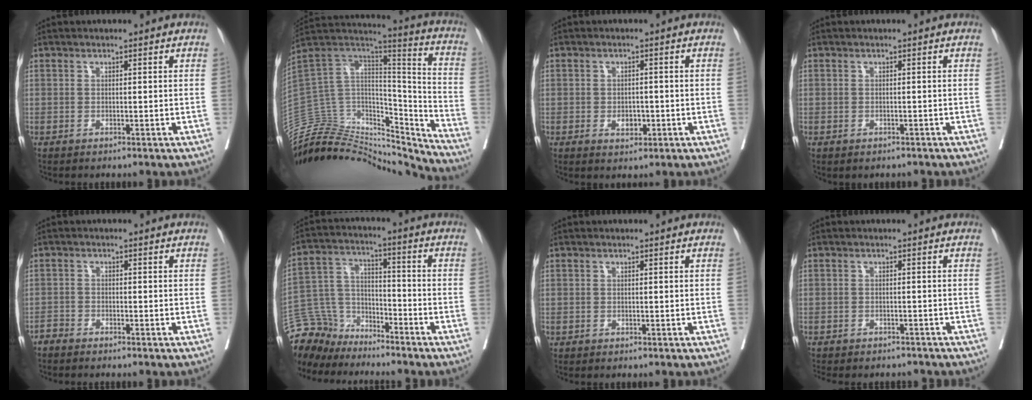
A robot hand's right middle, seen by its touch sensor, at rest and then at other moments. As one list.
[{"total": 27.5, "force": [-26.0, 7.2, 5.5], "torque": [-0.127, 0.041, -0.412]}, {"total": 2.7, "force": [-0.9, 1.8, 1.9], "torque": [-0.024, 0.003, -0.007]}, {"total": 1.0, "force": [-0.8, 0.6, 0.2], "torque": [-0.006, 0.000, -0.011]}, {"total": 1.5, "force": [-1.5, 0.1, 0.1], "torque": [0.002, 0.000, -0.032]}, {"total": 9.9, "force": [-9.1, 3.7, -0.5], "torque": [0.001, 0.030, -0.182]}, {"total": 0.0}, {"total": 7.8, "force": [-7.1, 2.5, 2.2], "torque": [-0.033, -0.003, -0.088]}]